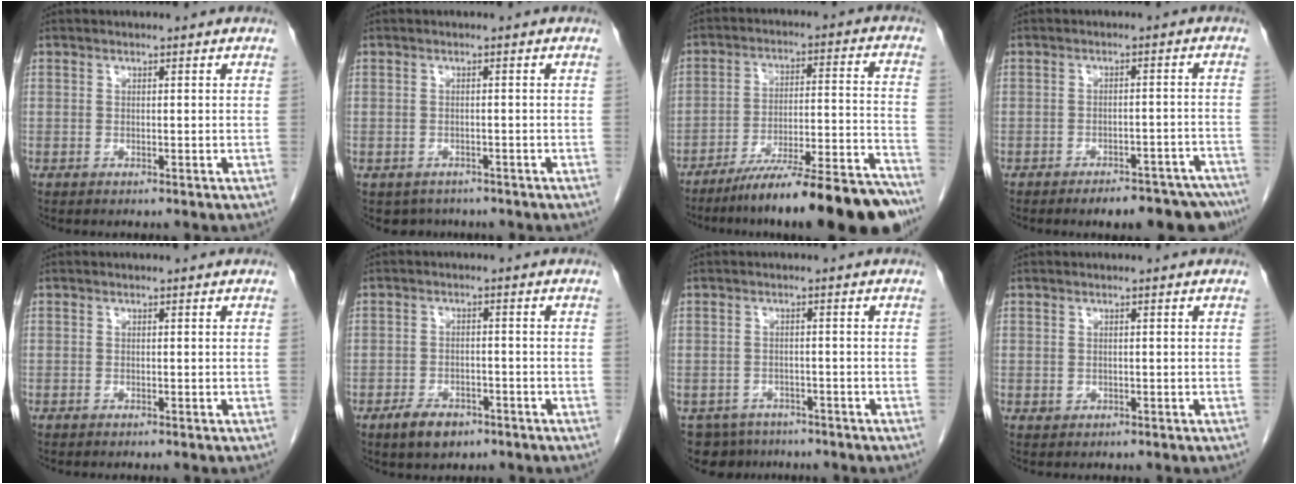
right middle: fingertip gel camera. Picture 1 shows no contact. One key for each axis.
{"total": 2.8, "fx": -2.1, "fy": 1.7, "fz": 0.2, "tx": -0.006, "ty": 0.002, "tz": -0.029}
{"total": 19.1, "fx": -15.7, "fy": 0.5, "fz": 10.9, "tx": -0.118, "ty": 0.014, "tz": -0.244}
{"total": 12.0, "fx": -10.3, "fy": 3.8, "fz": 5.0, "tx": -0.021, "ty": 0.023, "tz": -0.118}
{"total": 0.0}
{"total": 4.4, "fx": -2.9, "fy": 2.3, "fz": 2.4, "tx": -0.049, "ty": -0.001, "tz": -0.042}
{"total": 5.5, "fx": -4.4, "fy": 3.3, "fz": 0.1, "tx": 0.001, "ty": 0.003, "tz": -0.062}
{"total": 0.8, "fx": -0.1, "fy": 0.7, "fz": 0.3, "tx": -0.006, "ty": 0.000, "tz": 0.003}